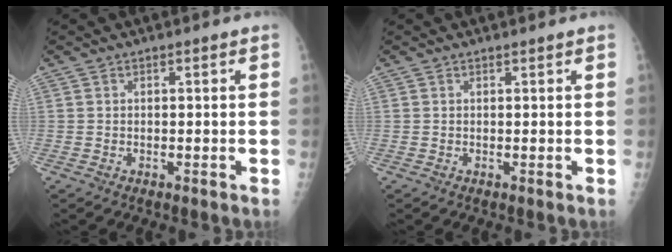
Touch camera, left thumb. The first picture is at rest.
{"total": 0.7, "force": [0.7, 0.0, 0.2], "torque": [-0.005, 0.000, 0.012]}